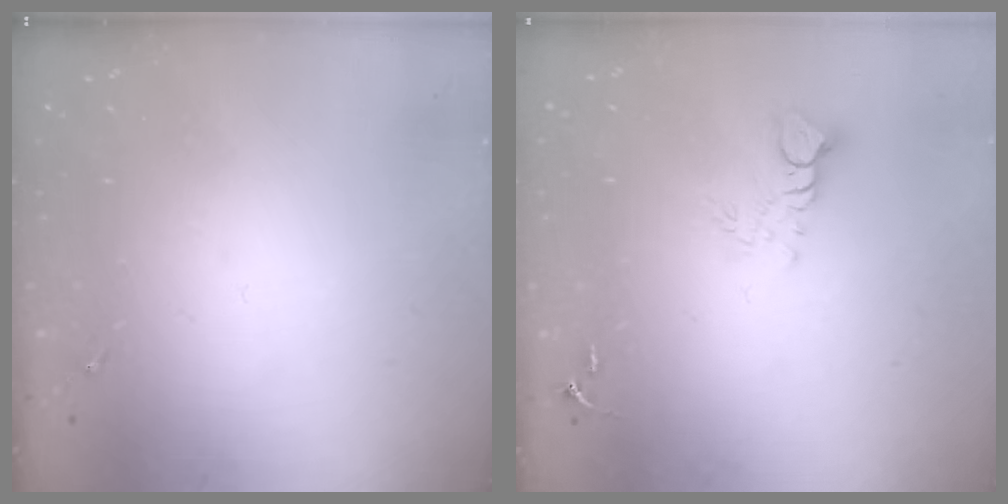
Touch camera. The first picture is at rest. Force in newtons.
{"total": 6.3, "press": 6.3, "slide": 0.7}